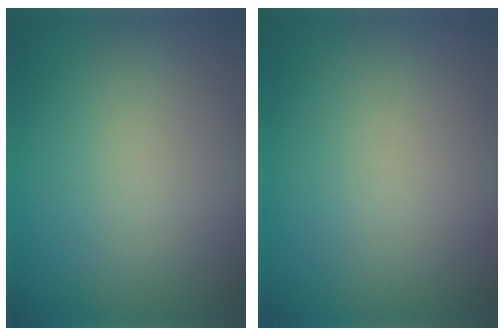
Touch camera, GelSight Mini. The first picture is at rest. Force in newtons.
{"total": 0.0}